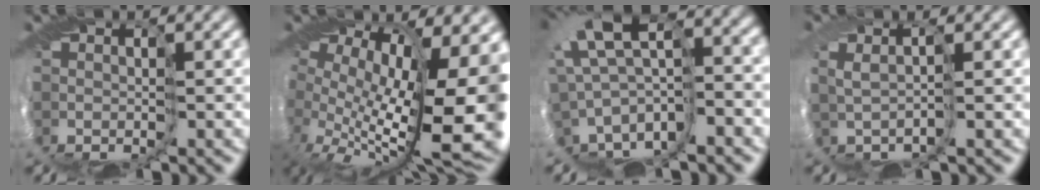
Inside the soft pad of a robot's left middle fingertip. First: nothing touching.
{"total": 13.8, "force": [1.0, 6.6, 12.0], "torque": [-0.174, -0.021, 0.036]}
{"total": 5.4, "force": [-0.6, 2.0, 5.0], "torque": [-0.117, 0.022, -0.002]}
{"total": 1.6, "force": [1.0, -1.1, -0.3], "torque": [0.017, 0.023, 0.014]}